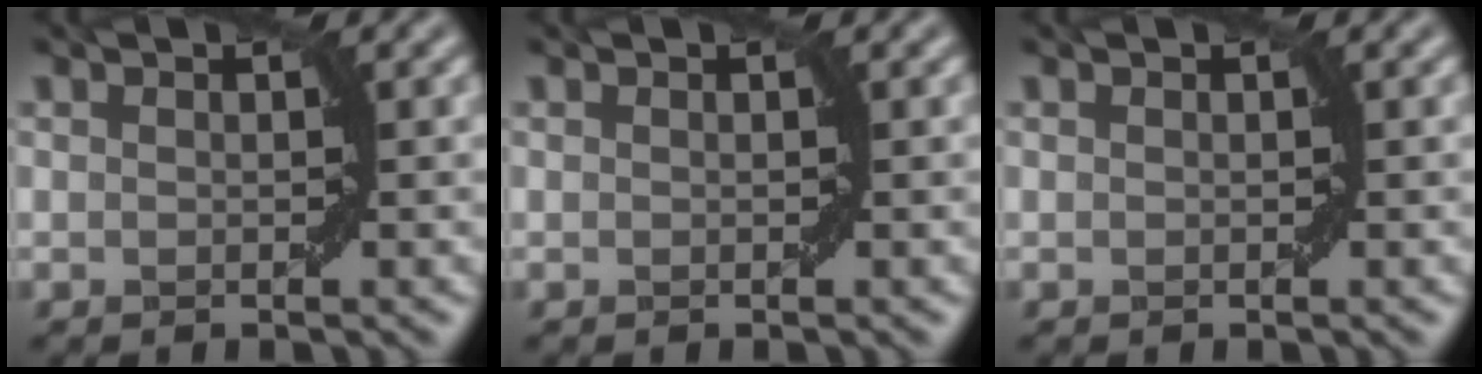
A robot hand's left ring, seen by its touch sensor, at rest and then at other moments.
{"total": 0.0}
{"total": 0.0}